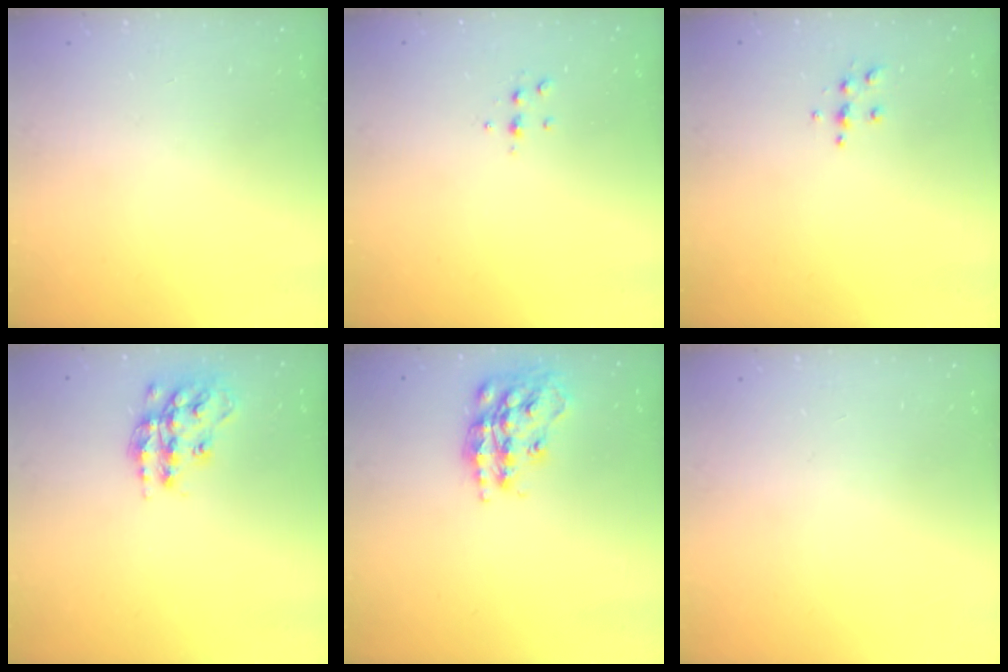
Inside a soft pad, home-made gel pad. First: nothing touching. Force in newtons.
{"total": 5.3, "press": 5.2, "slide": 1.0}
{"total": 4.9, "press": 4.9, "slide": 0.5}
{"total": 16.1, "press": 16.1, "slide": 1.0}
{"total": 17.0, "press": 16.9, "slide": 1.2}
{"total": 0.0}